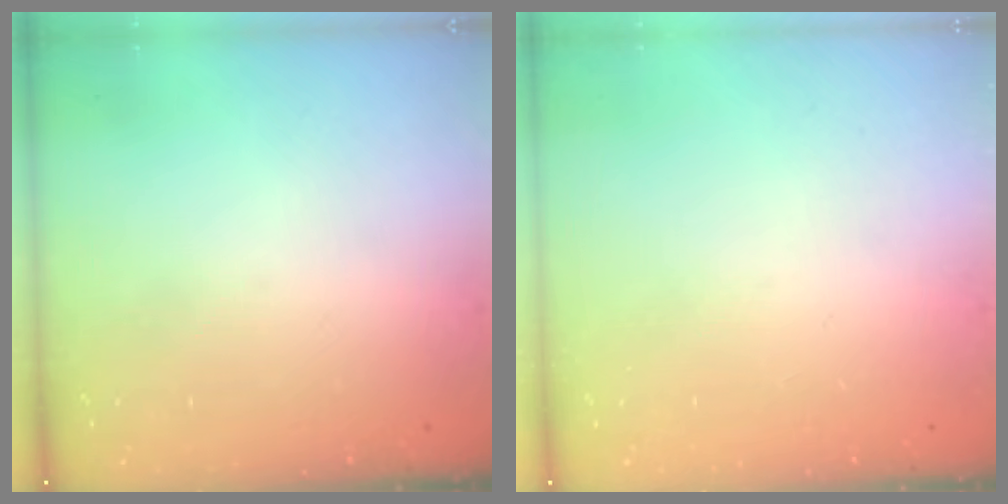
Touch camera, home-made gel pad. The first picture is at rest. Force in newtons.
{"total": 0.0}